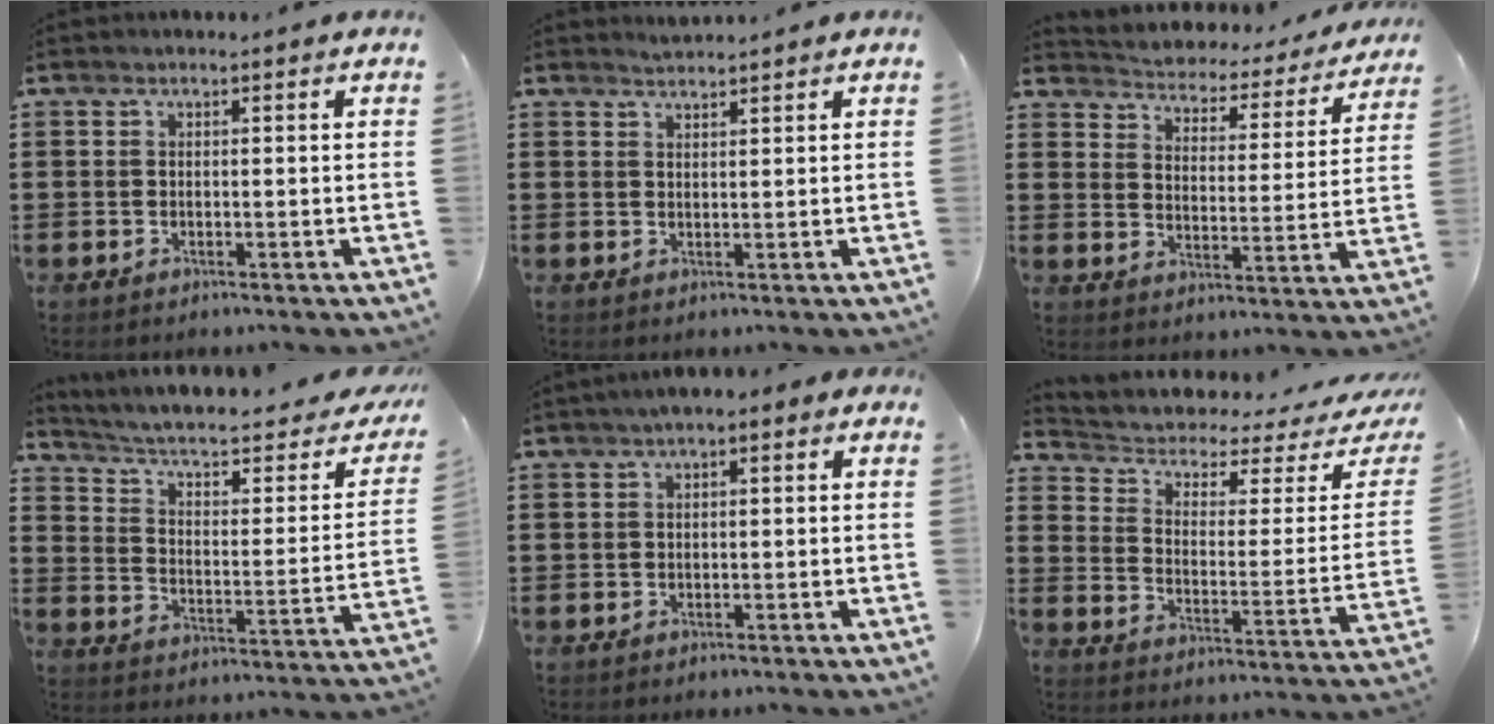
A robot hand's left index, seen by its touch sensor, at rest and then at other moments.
{"total": 1.5, "force": [1.5, -0.2, 0.0], "torque": [-0.003, 0.002, 0.029]}
{"total": 2.6, "force": [2.6, 0.6, 0.2], "torque": [-0.023, -0.027, 0.033]}
{"total": 4.4, "force": [3.0, 1.1, 3.0], "torque": [-0.076, -0.031, 0.040]}
{"total": 1.9, "force": [-1.2, 0.8, 1.1], "torque": [-0.030, 0.004, -0.030]}
{"total": 2.6, "force": [1.4, 1.5, 1.6], "torque": [-0.048, -0.016, 0.013]}